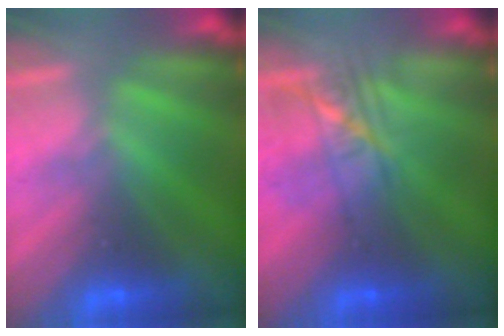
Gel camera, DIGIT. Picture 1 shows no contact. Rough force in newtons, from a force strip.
{"total": 2.3}